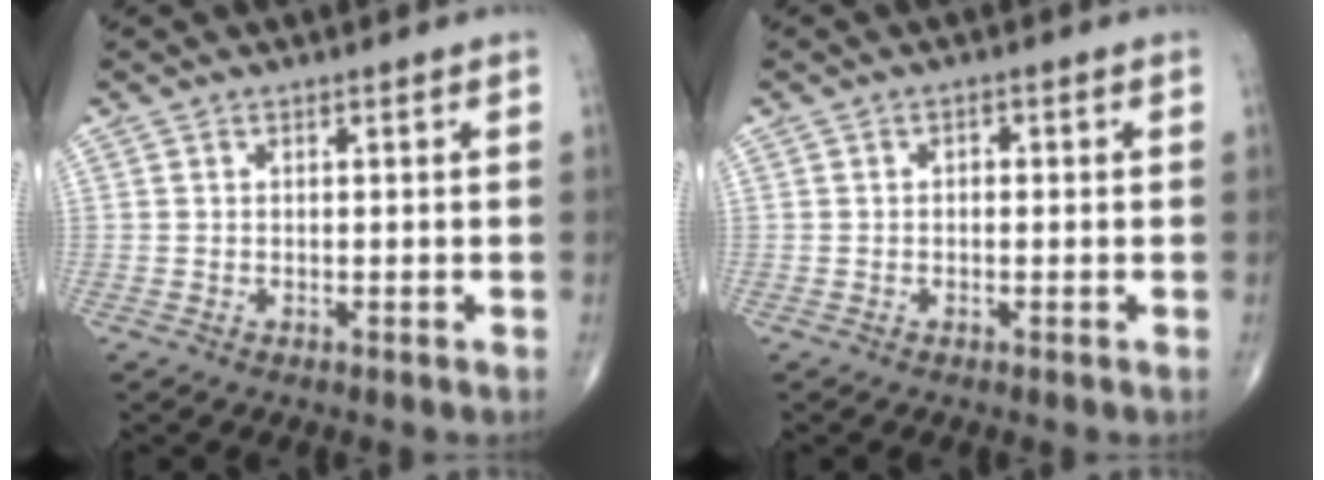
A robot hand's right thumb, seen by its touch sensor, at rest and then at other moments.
{"total": 1.2, "force": [0.1, 0.7, 0.9], "torque": [-0.011, 0.003, -0.001]}